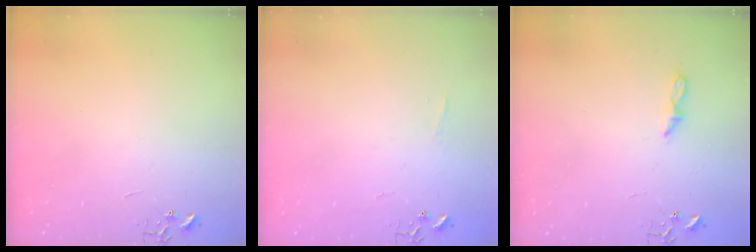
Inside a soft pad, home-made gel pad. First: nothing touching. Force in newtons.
{"total": 3.7, "press": 3.7, "slide": 0.4}
{"total": 5.5, "press": 5.5, "slide": 0.5}